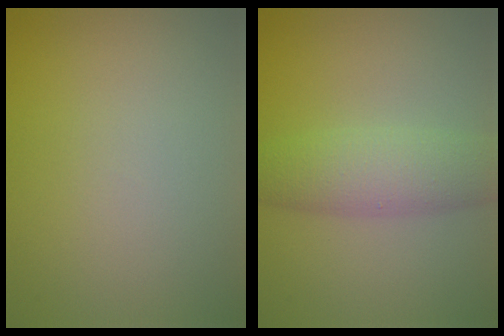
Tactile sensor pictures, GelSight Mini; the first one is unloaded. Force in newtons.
{"total": 4.2, "press": 4.2, "slide": 0.1}